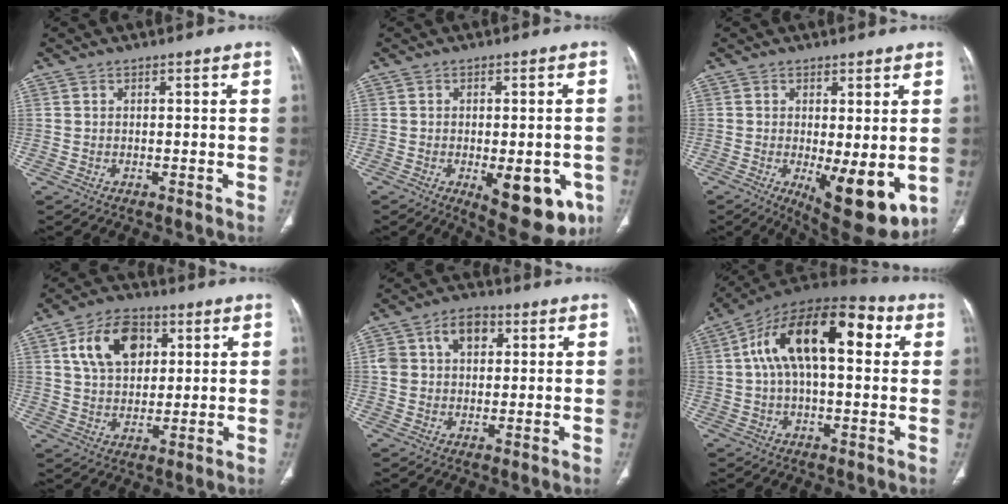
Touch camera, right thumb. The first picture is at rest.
{"total": 12.9, "force": [-4.6, 5.7, 10.7], "torque": [-0.115, -0.002, -0.044]}
{"total": 11.2, "force": [-2.1, 4.0, 10.2], "torque": [-0.140, -0.027, -0.018]}
{"total": 12.4, "force": [4.3, 8.3, 8.2], "torque": [-0.115, -0.004, 0.074]}
{"total": 8.4, "force": [2.7, 5.9, 5.3], "torque": [-0.066, 0.007, 0.044]}
{"total": 20.1, "force": [4.8, 9.6, 16.9], "torque": [-0.268, 0.039, 0.066]}